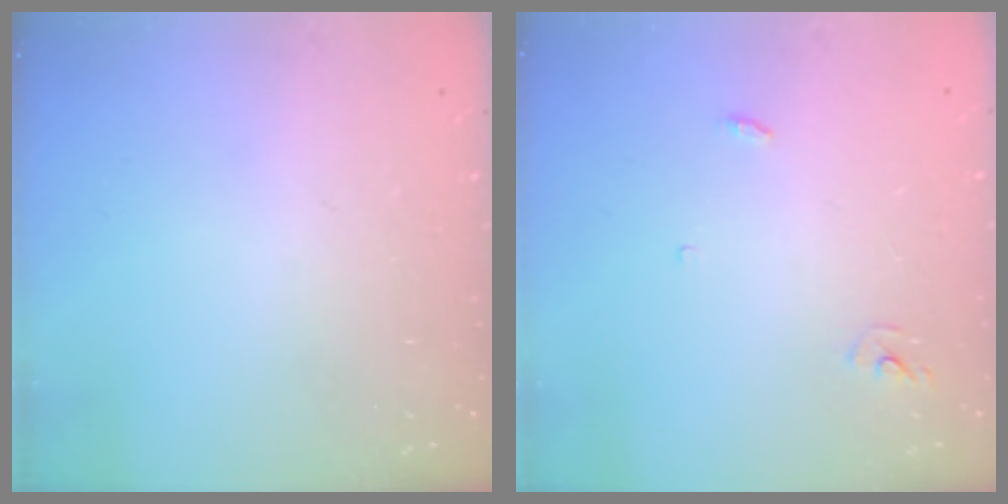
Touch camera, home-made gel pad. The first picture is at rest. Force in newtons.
{"total": 2.9, "press": 2.9, "slide": 0.2}